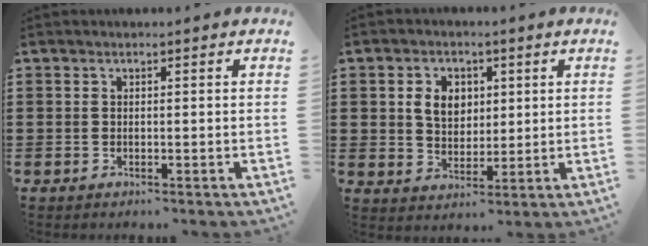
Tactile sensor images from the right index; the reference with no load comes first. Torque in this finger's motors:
{"motor_torque": [0.99, 0.79, 0.19, 0.07]}